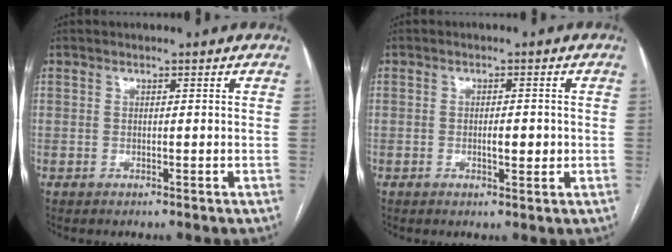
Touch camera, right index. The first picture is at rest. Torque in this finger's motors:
{"motor_torque": [0.55, 0.01, 0.15, 0.05]}